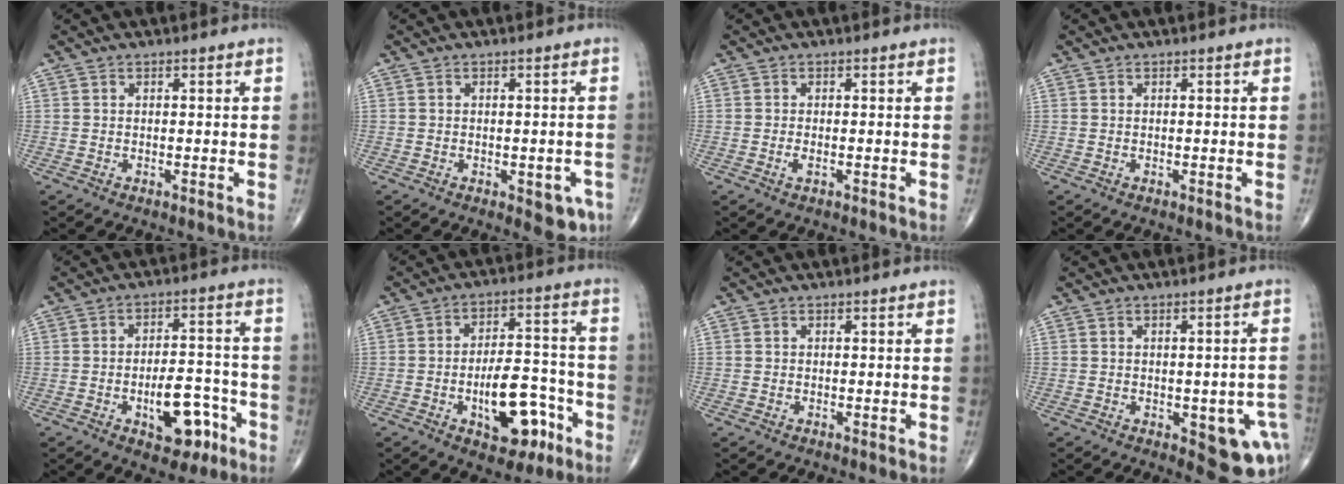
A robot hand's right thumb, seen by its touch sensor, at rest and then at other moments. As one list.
[{"total": 4.9, "force": [-1.9, 2.4, 3.8], "torque": [-0.021, 0.000, -0.019]}, {"total": 1.2, "force": [-0.4, 0.4, 1.1], "torque": [-0.023, -0.002, -0.008]}, {"total": 0.0}, {"total": 11.0, "force": [-4.7, 5.6, 8.2], "torque": [-0.098, 0.039, -0.062]}, {"total": 13.0, "force": [-5.5, 6.5, 9.8], "torque": [-0.117, 0.047, -0.074]}, {"total": 0.0}, {"total": 10.5, "force": [-3.2, 4.6, 8.9], "torque": [-0.075, 0.006, -0.027]}]